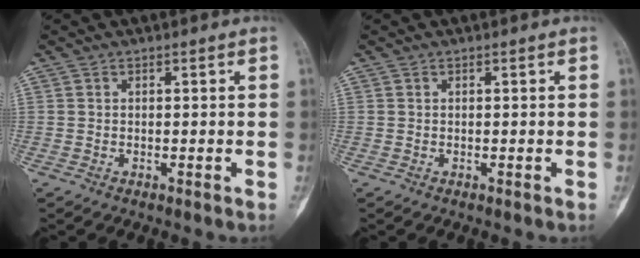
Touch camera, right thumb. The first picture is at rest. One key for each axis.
{"total": 0.0}